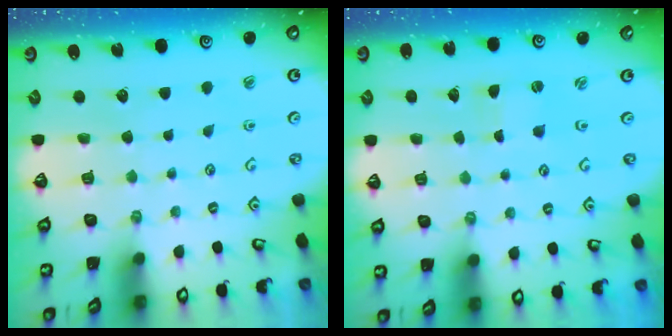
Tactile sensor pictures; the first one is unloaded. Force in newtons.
{"total": 0.0}